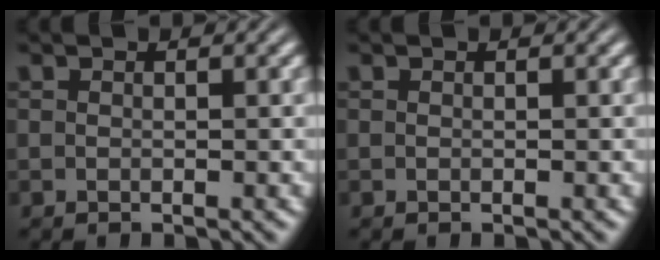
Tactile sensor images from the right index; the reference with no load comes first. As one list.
[{"total": 0.0}]